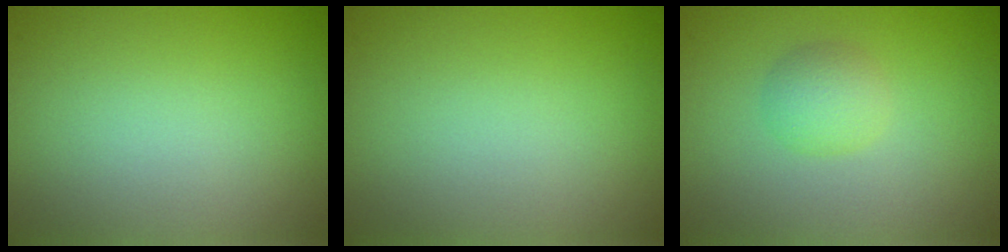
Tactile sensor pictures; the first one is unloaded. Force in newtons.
{"total": 0.0}
{"total": 2.0, "press": 2.0, "slide": 0.0}